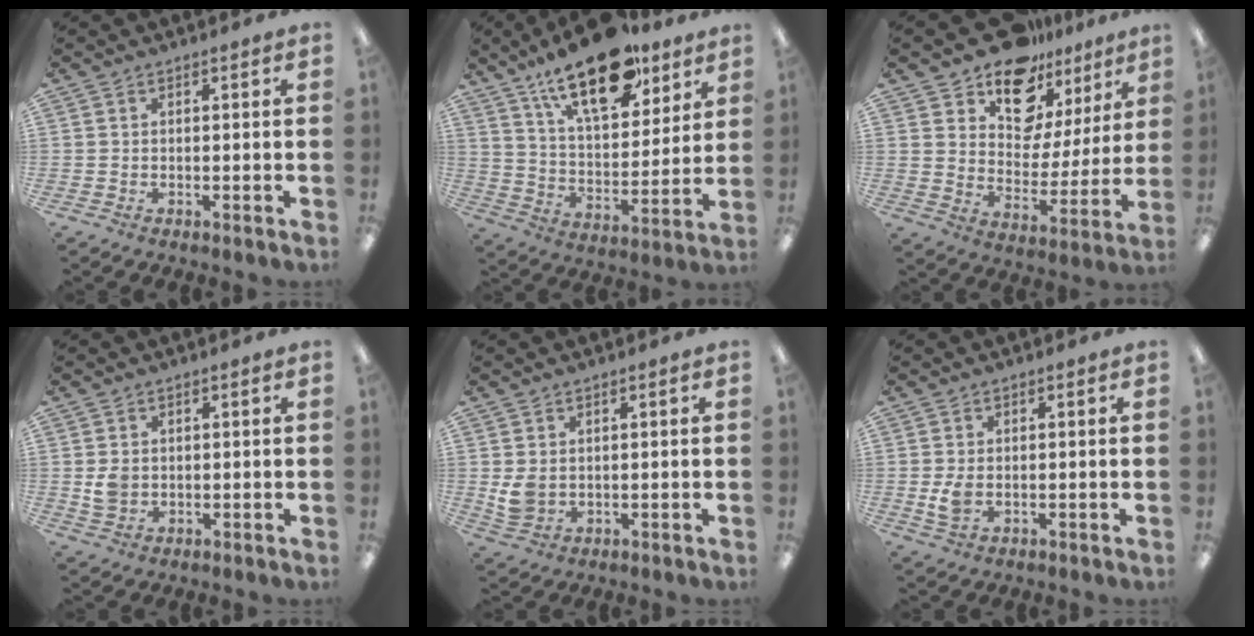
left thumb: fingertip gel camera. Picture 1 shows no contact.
{"total": 21.3, "force": [14.7, 9.1, 12.5], "torque": [-0.202, -0.077, 0.251]}
{"total": 14.5, "force": [11.8, 7.3, 4.1], "torque": [-0.079, -0.093, 0.216]}
{"total": 3.5, "force": [0.5, 2.9, 1.9], "torque": [-0.020, -0.002, 0.007]}
{"total": 4.4, "force": [1.0, 3.3, 2.7], "torque": [-0.049, -0.002, 0.021]}
{"total": 4.0, "force": [-0.1, 2.5, 3.0], "torque": [-0.067, -0.005, -0.007]}